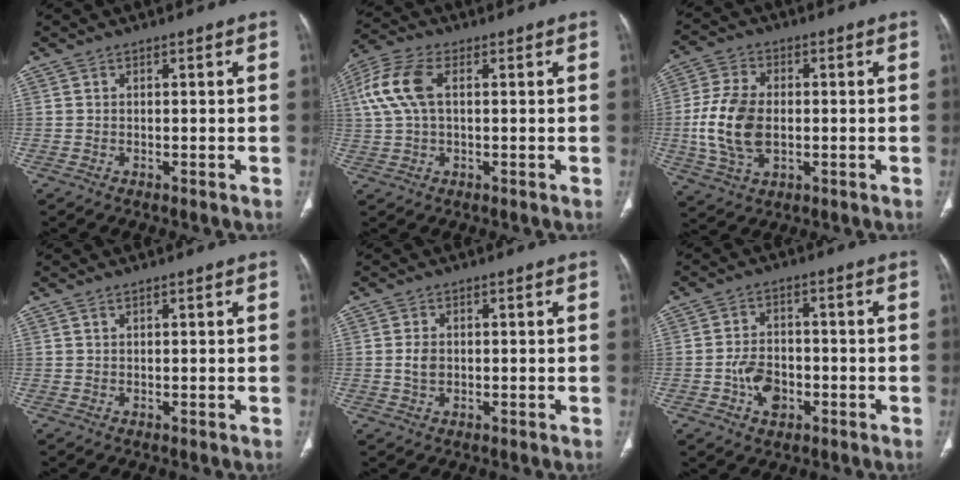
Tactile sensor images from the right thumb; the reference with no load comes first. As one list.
[{"total": 9.1, "force": [1.7, 4.8, 7.6], "torque": [-0.185, 0.023, 0.031]}, {"total": 12.2, "force": [-1.0, 7.6, 9.5], "torque": [-0.196, 0.004, -0.016]}, {"total": 0.5, "force": [0.4, 0.2, 0.3], "torque": [-0.008, -0.001, 0.008]}, {"total": 2.4, "force": [-0.1, 1.6, 1.8], "torque": [-0.036, 0.002, -0.001]}, {"total": 6.6, "force": [-2.3, 4.6, 4.2], "torque": [-0.058, 0.017, -0.037]}]